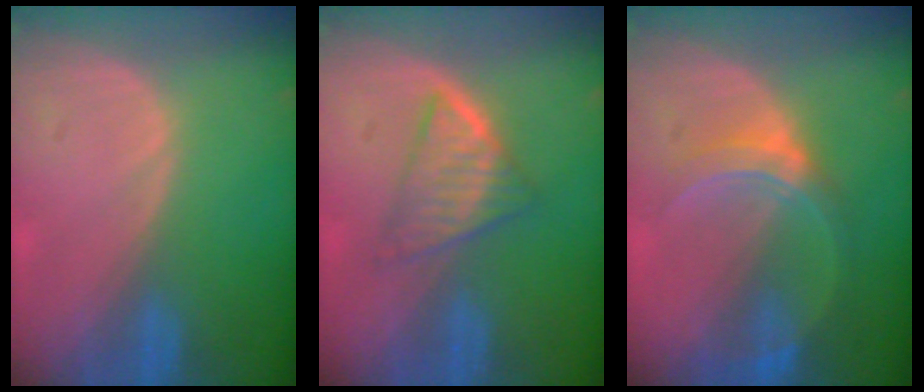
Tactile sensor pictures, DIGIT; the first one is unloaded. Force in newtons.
{"total": 5.4, "press": 5.1, "slide": 1.5}
{"total": 5.8, "press": 5.7, "slide": 0.5}